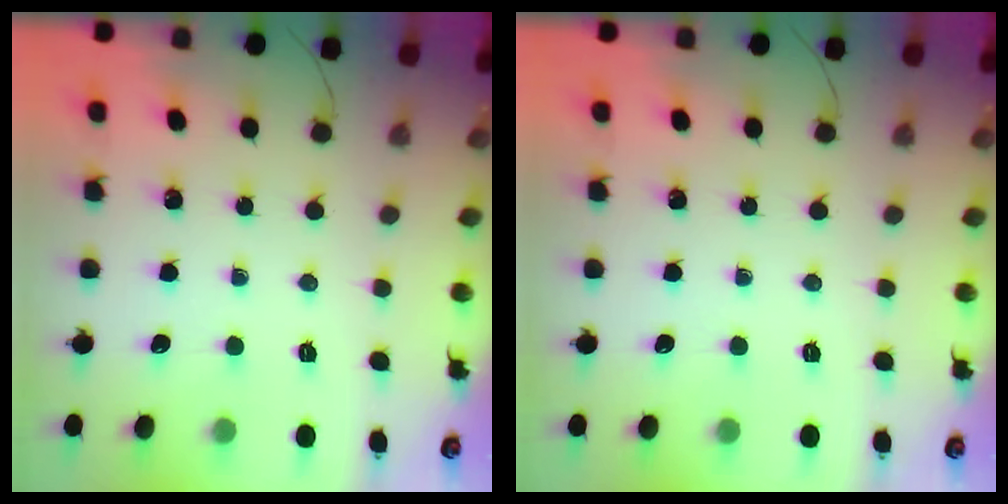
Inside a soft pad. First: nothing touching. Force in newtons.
{"total": 0.0}